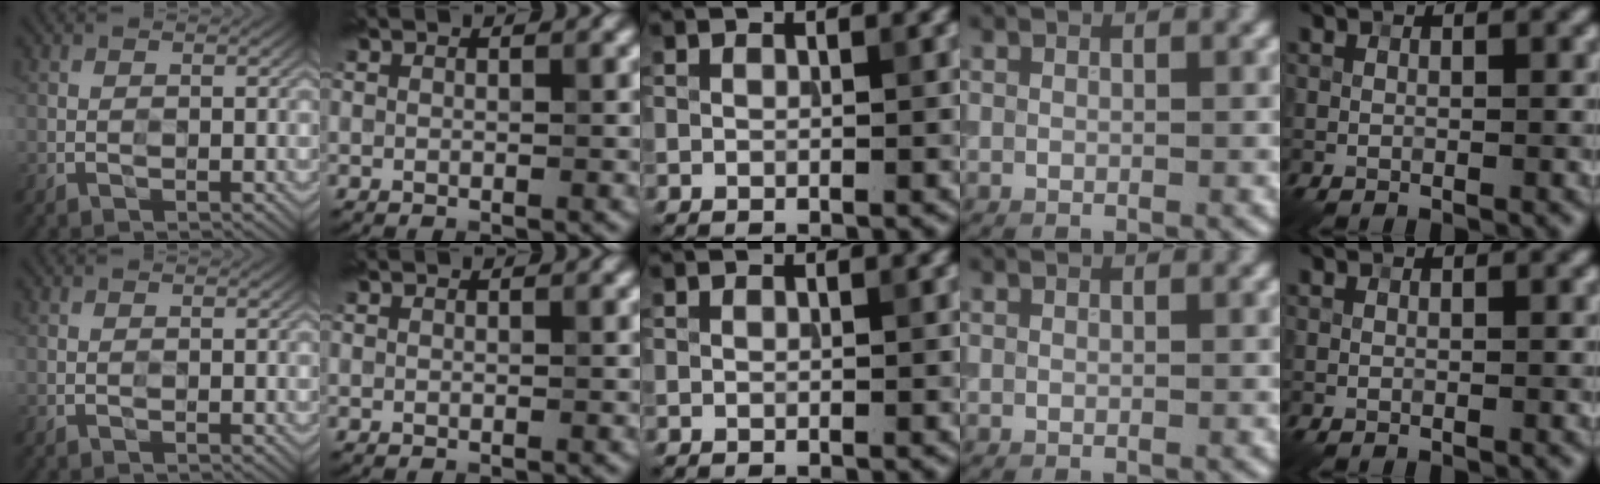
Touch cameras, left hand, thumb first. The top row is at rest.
{}